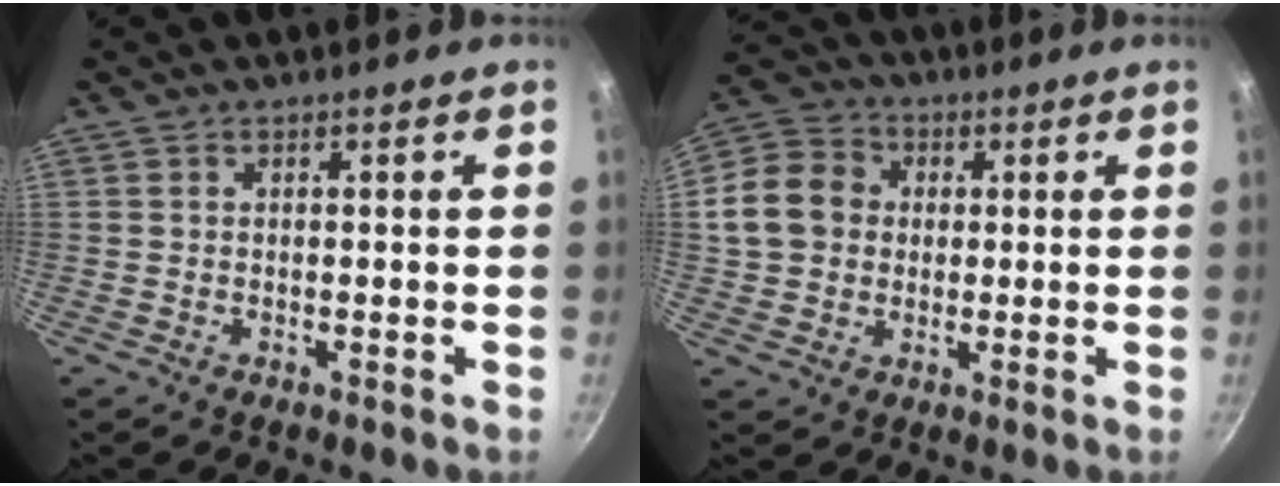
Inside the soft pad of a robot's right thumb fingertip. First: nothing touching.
{"total": 11.2, "force": [1.3, 9.6, 5.6], "torque": [-0.077, 0.017, 0.010]}